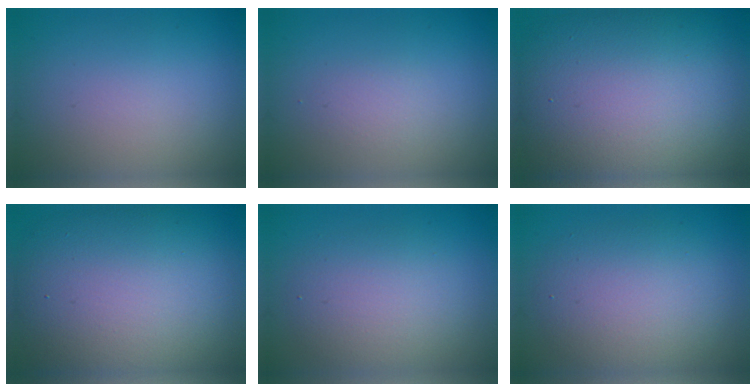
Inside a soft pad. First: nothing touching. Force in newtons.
{"total": 1.1, "press": 1.1, "slide": 0.0}
{"total": 15.5, "press": 15.5, "slide": 1.2}
{"total": 13.8, "press": 13.8, "slide": 1.0}
{"total": 4.1, "press": 4.1, "slide": 0.1}
{"total": 5.3, "press": 5.3, "slide": 0.6}